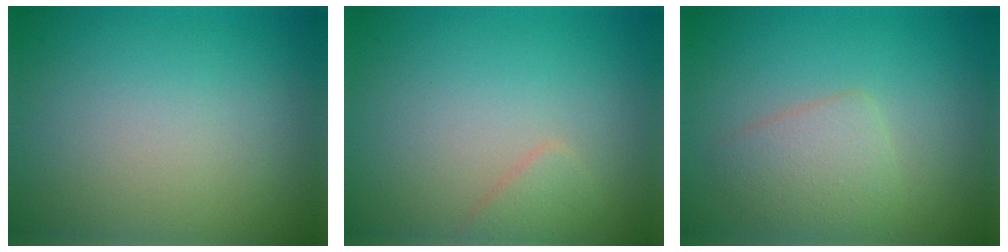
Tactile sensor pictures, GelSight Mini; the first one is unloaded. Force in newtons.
{"total": 1.2, "press": 1.2, "slide": 0.0}
{"total": 2.8, "press": 2.8, "slide": 0.1}